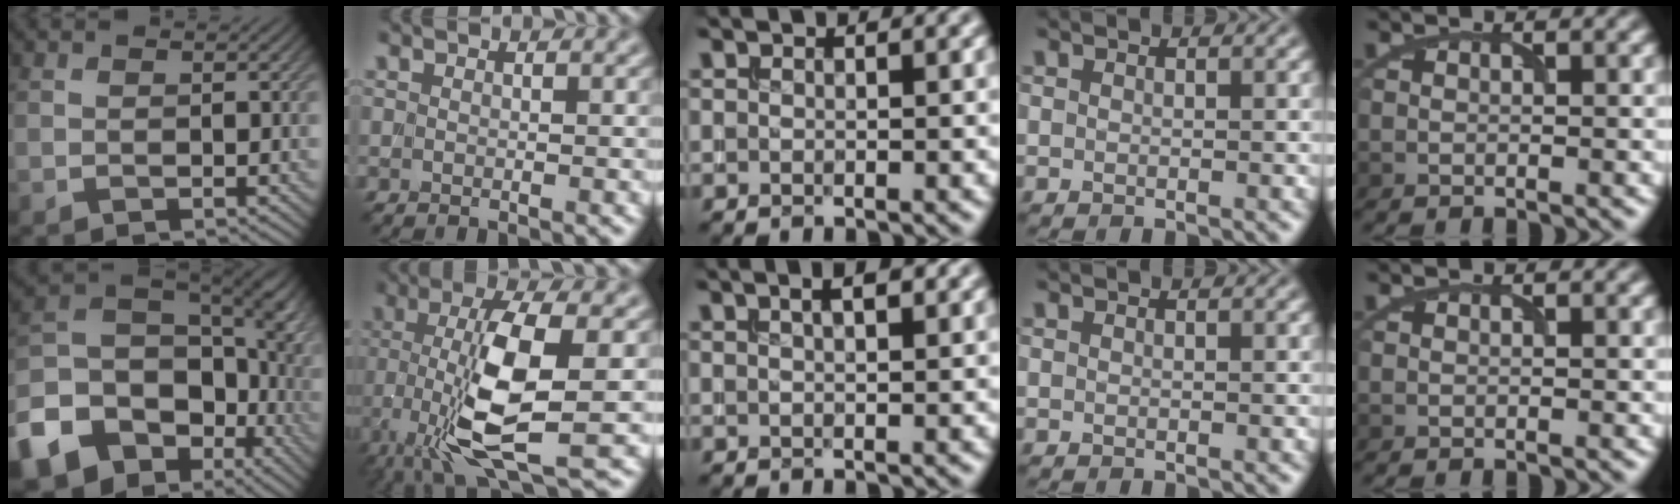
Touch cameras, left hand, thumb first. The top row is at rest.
{"thumb": {"total": 20.0, "force": [-8.1, 15.5, 9.7], "torque": [-0.241, -0.035, -0.122]}, "index": {"total": 9.6, "force": [-2.2, 2.6, 8.9], "torque": [-0.177, -0.005, -0.042]}, "middle": {"total": 2.4, "force": [1.3, 0.7, 1.9], "torque": [-0.016, 0.003, 0.016]}}